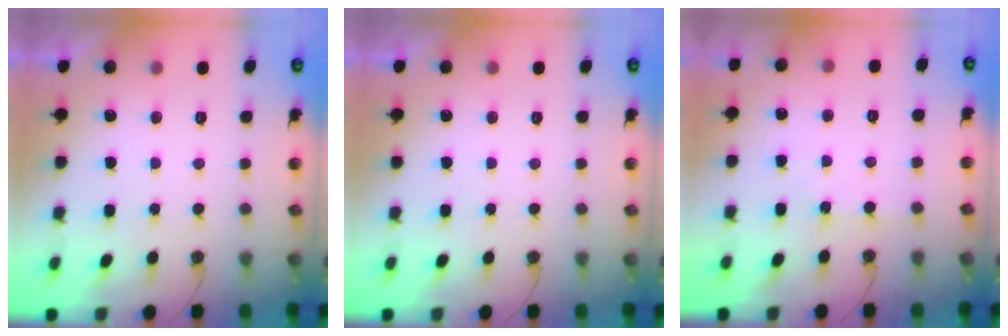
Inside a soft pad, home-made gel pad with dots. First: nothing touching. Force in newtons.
{"total": 0.0}
{"total": 1.6, "press": 1.6, "slide": 0.2}